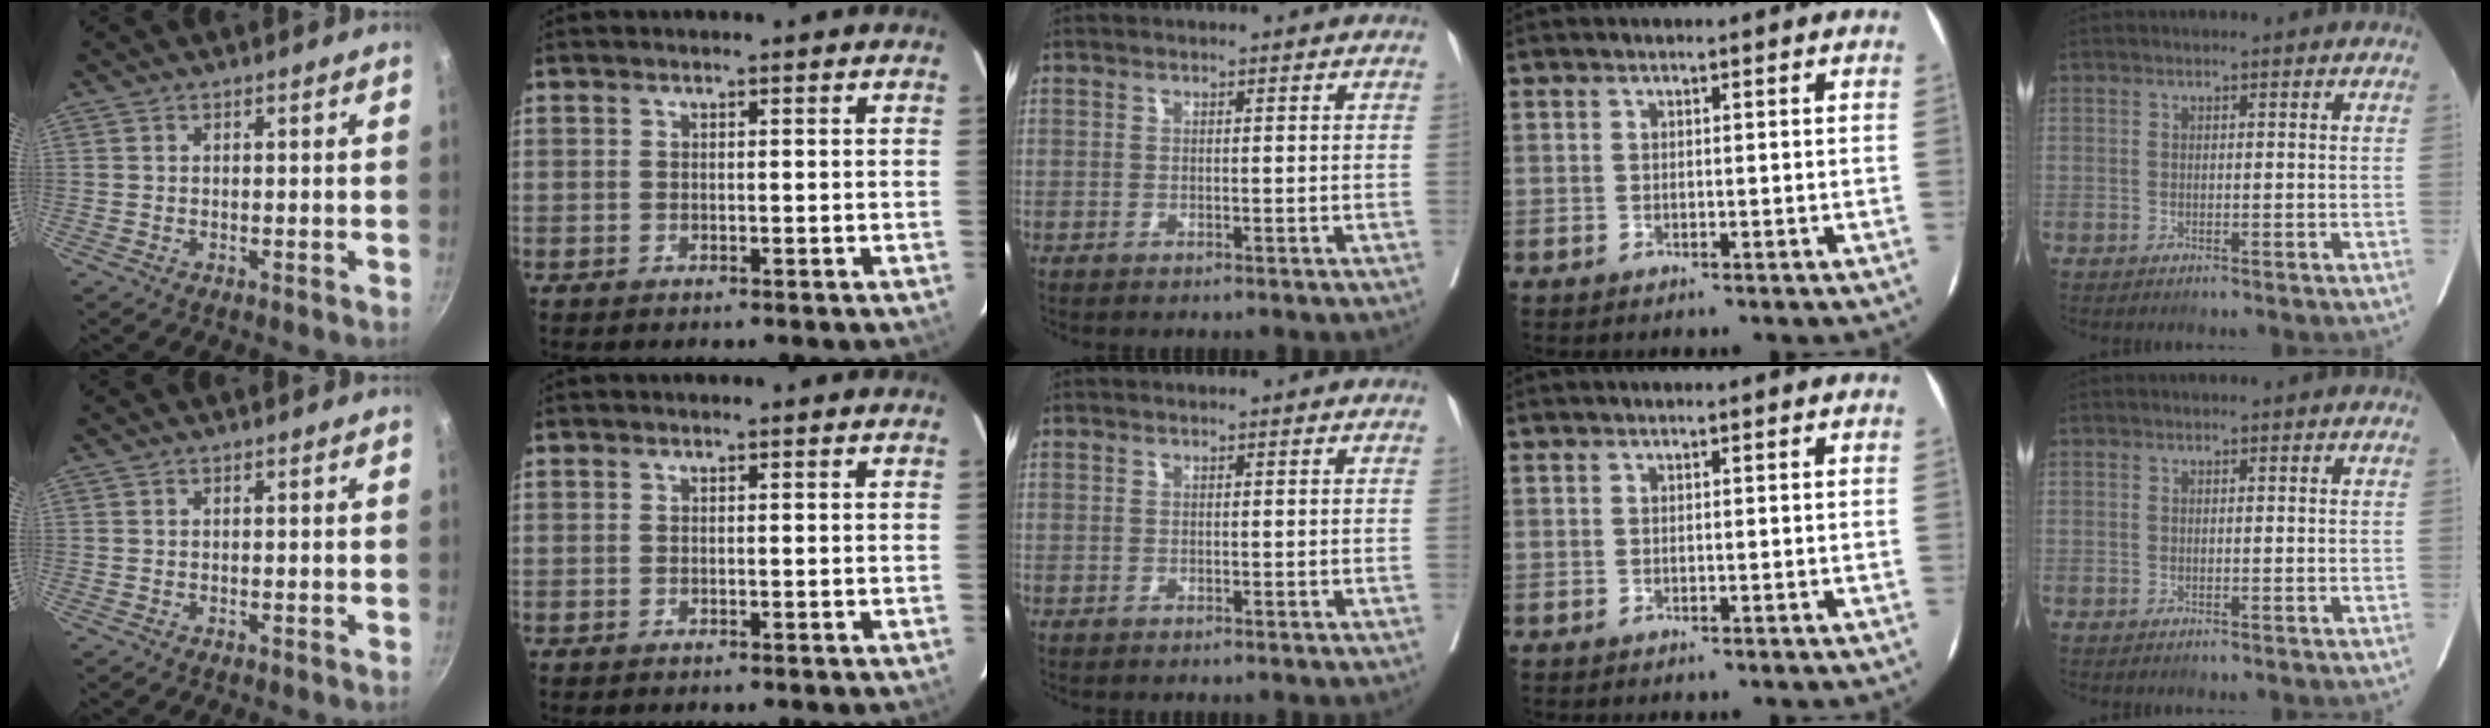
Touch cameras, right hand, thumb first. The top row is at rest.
{}